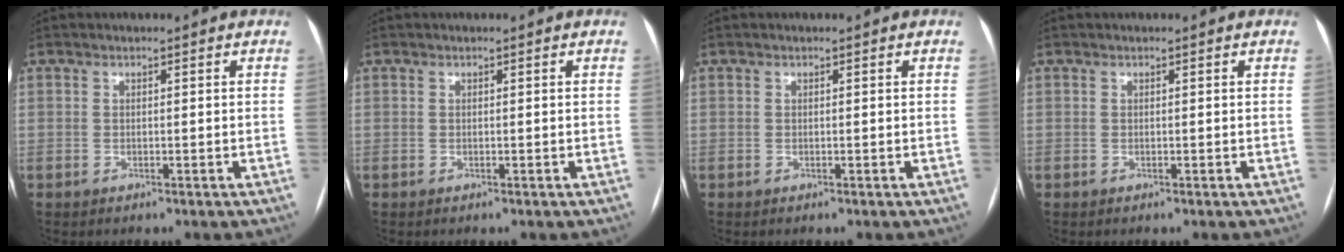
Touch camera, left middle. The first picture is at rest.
{"total": 0.0}
{"total": 0.0}
{"total": 0.0}